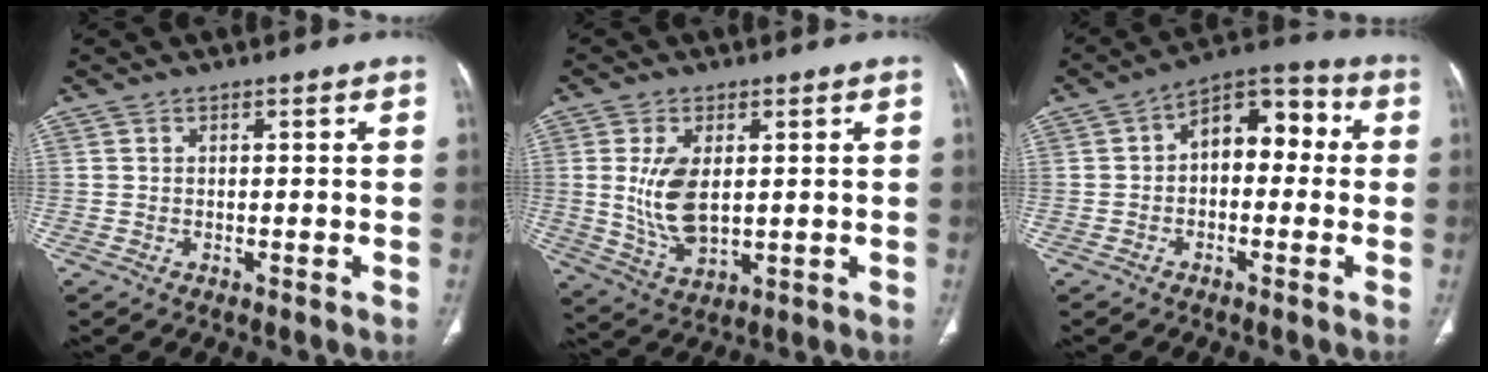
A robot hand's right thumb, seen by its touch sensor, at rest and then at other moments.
{"total": 9.6, "force": [1.2, 5.4, 7.9], "torque": [-0.152, -0.014, 0.036]}
{"total": 10.4, "force": [0.5, 6.6, 8.0], "torque": [-0.080, 0.040, -0.008]}